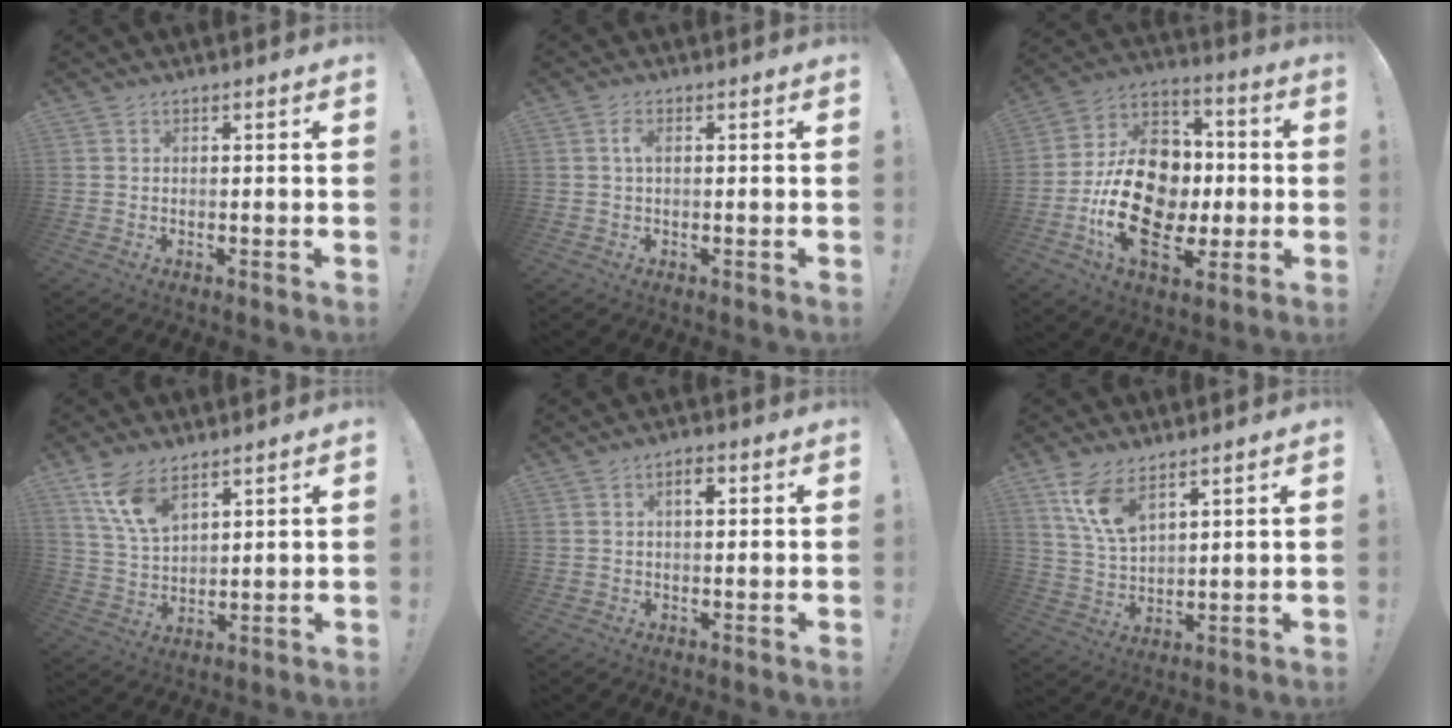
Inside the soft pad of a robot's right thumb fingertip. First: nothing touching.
{"total": 2.3, "force": [0.3, 1.0, 2.1], "torque": [-0.041, 0.006, 0.004]}
{"total": 23.5, "force": [-4.4, 16.7, 15.9], "torque": [-0.290, 0.036, -0.051]}
{"total": 10.6, "force": [7.1, 4.9, 6.2], "torque": [-0.121, -0.031, 0.138]}
{"total": 3.0, "force": [0.8, 1.9, 2.2], "torque": [-0.023, 0.001, 0.008]}
{"total": 10.5, "force": [7.0, 4.4, 6.5], "torque": [-0.132, -0.033, 0.132]}